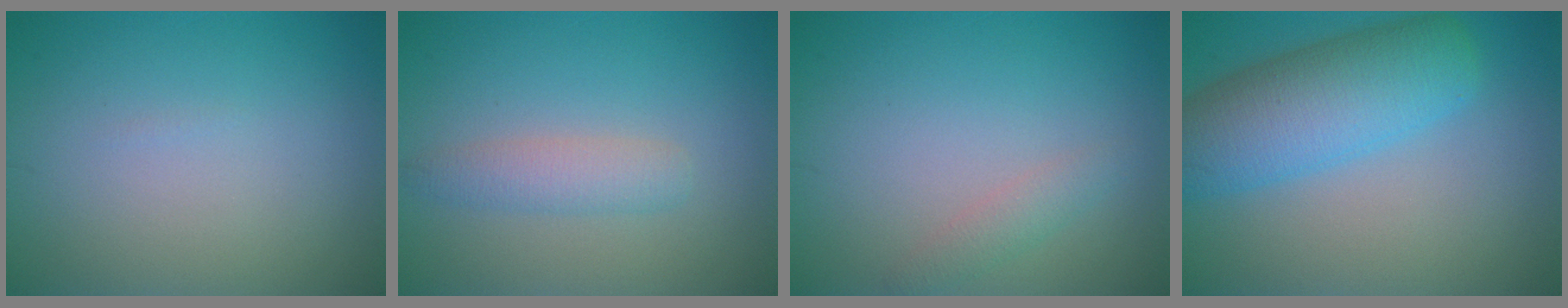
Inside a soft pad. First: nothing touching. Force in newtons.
{"total": 2.3, "press": 2.3, "slide": 0.1}
{"total": 1.4, "press": 1.4, "slide": 0.0}
{"total": 7.9, "press": 7.9, "slide": 0.2}